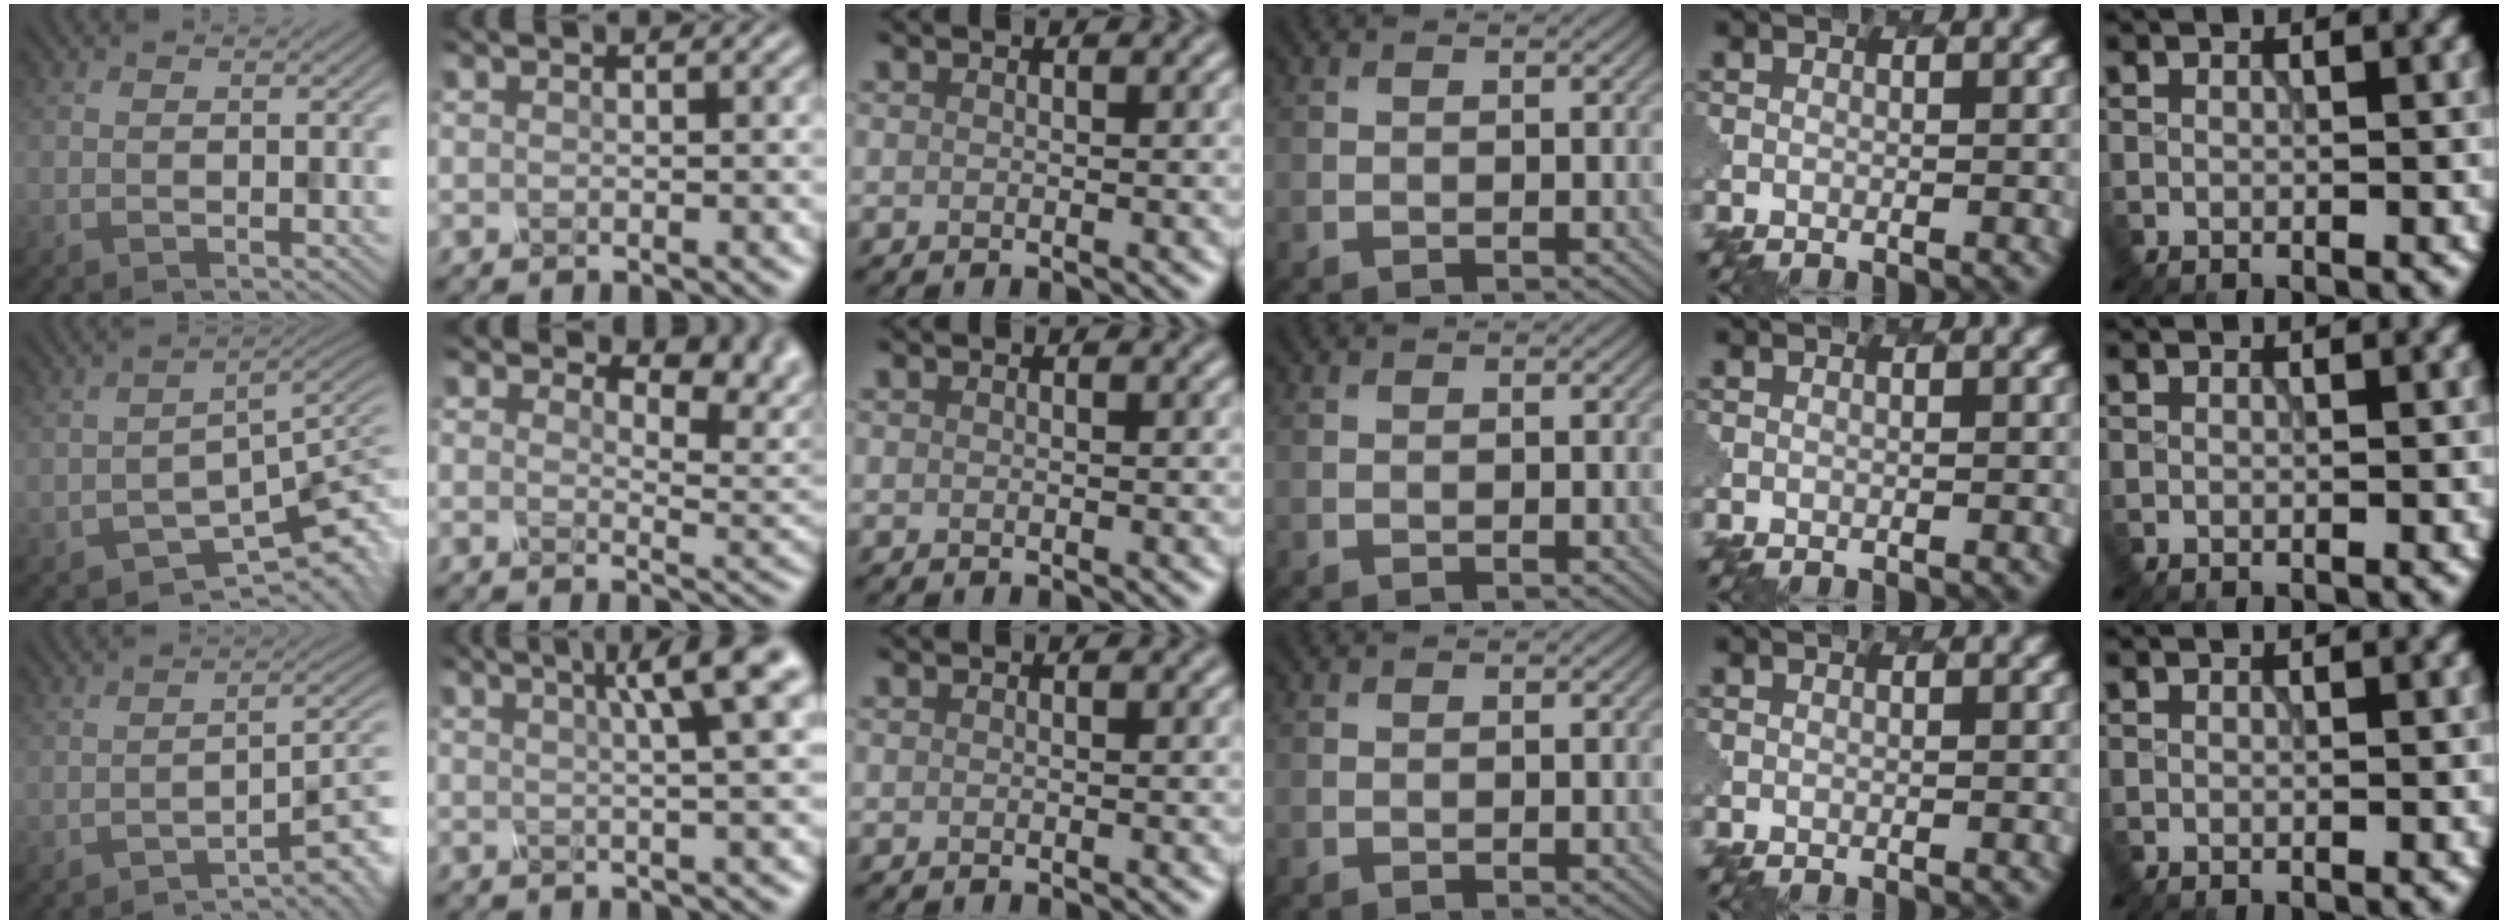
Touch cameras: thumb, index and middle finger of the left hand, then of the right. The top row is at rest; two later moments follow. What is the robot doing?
{"motion": "dispense", "object": "syringe"}